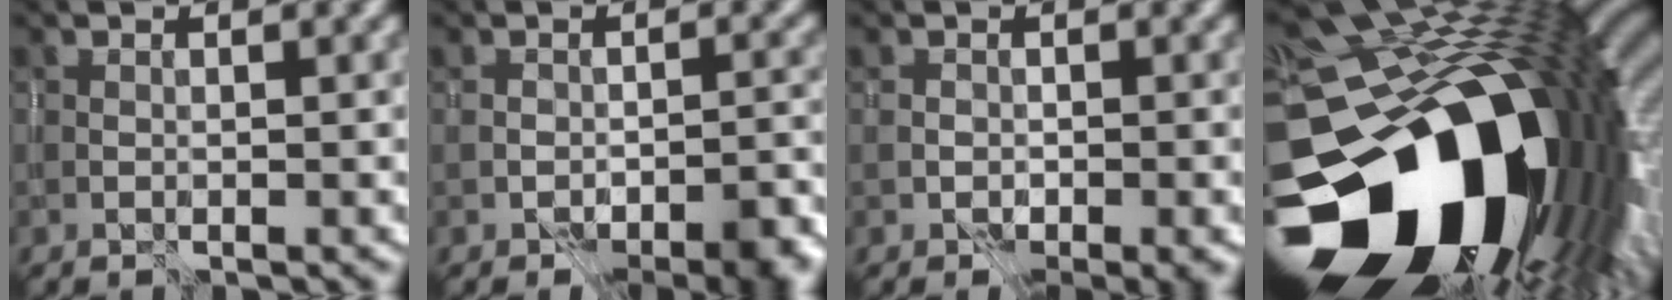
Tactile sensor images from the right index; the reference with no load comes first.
{"total": 4.3, "force": [-2.9, 1.7, 2.7], "torque": [-0.033, -0.002, -0.039]}
{"total": 1.5, "force": [-0.8, 0.8, 1.0], "torque": [-0.019, -0.010, -0.007]}
{"total": 21.6, "force": [-6.9, 13.8, 15.1], "torque": [-0.269, -0.074, -0.070]}